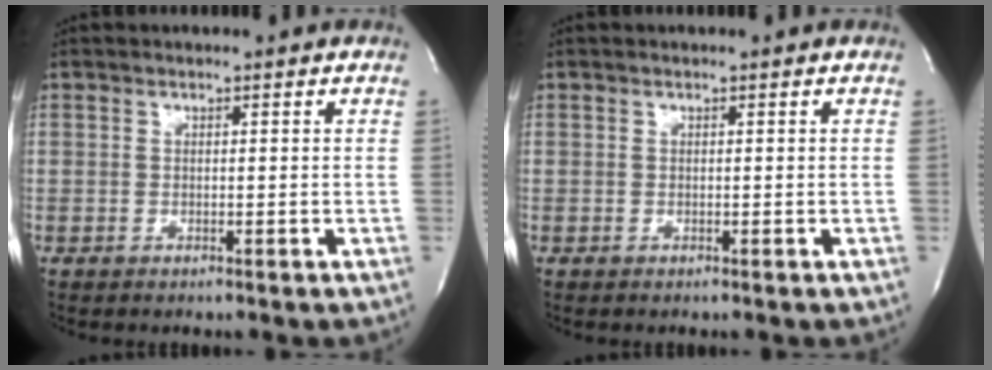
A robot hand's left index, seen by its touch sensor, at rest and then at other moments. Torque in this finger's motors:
{"motor_torque": [-0.04, 0.02, 0.00, 0.00]}